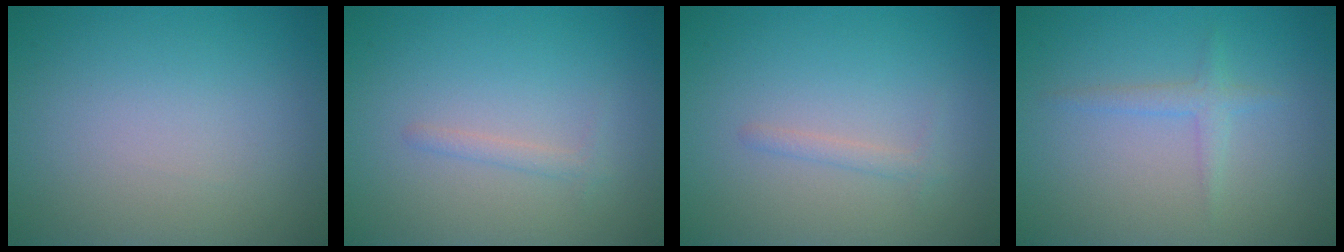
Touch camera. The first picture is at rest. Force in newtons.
{"total": 1.0, "press": 1.0, "slide": 0.0}
{"total": 1.0, "press": 1.0, "slide": 0.0}
{"total": 1.4, "press": 1.4, "slide": 0.0}